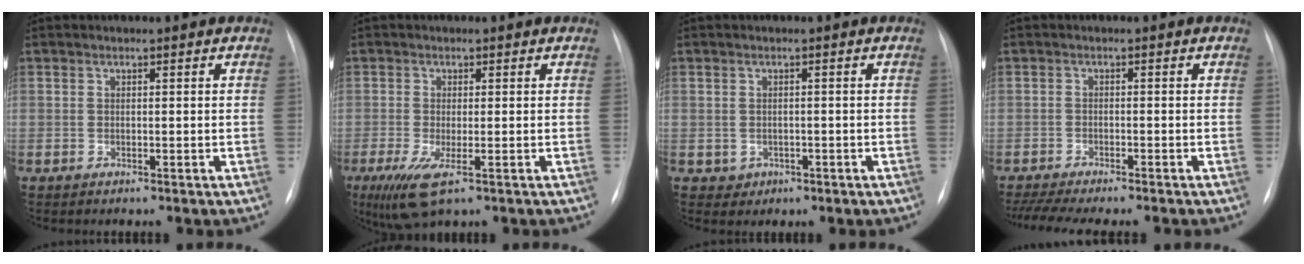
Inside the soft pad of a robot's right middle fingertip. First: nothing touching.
{"total": 5.7, "force": [-2.5, 1.4, 4.9], "torque": [-0.095, -0.018, -0.041]}
{"total": 1.8, "force": [-0.4, 1.7, 0.4], "torque": [-0.005, 0.006, 0.003]}
{"total": 10.3, "force": [-8.8, 0.9, 5.2], "torque": [-0.071, -0.005, -0.130]}